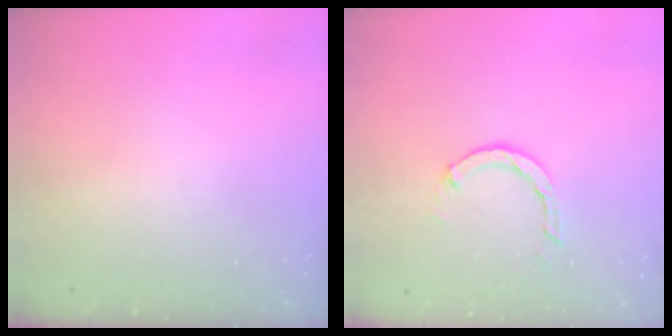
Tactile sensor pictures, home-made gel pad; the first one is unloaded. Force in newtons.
{"total": 3.4, "press": 3.4, "slide": 0.4}